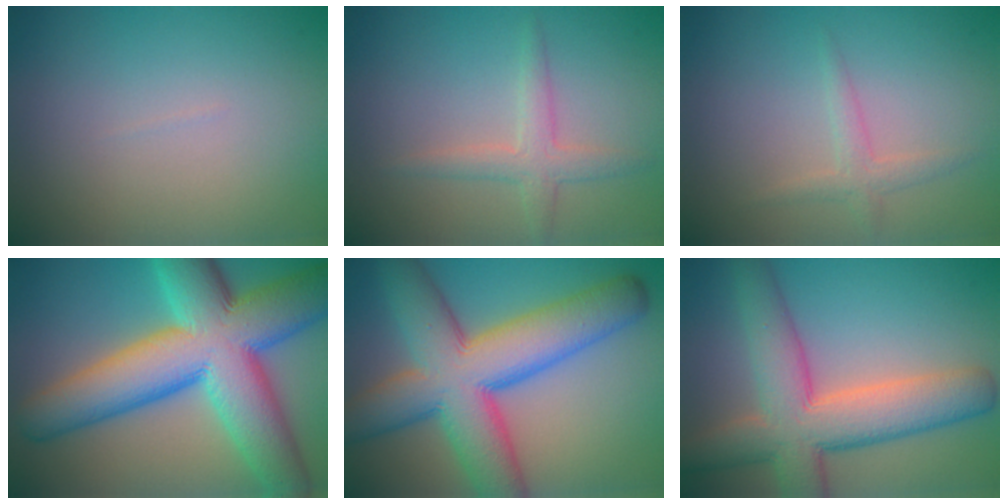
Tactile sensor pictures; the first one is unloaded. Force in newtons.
{"total": 2.3, "press": 2.3, "slide": 0.0}
{"total": 1.6, "press": 1.6, "slide": 0.1}
{"total": 15.1, "press": 15.1, "slide": 0.7}
{"total": 12.2, "press": 12.2, "slide": 0.3}
{"total": 9.1, "press": 9.0, "slide": 0.7}